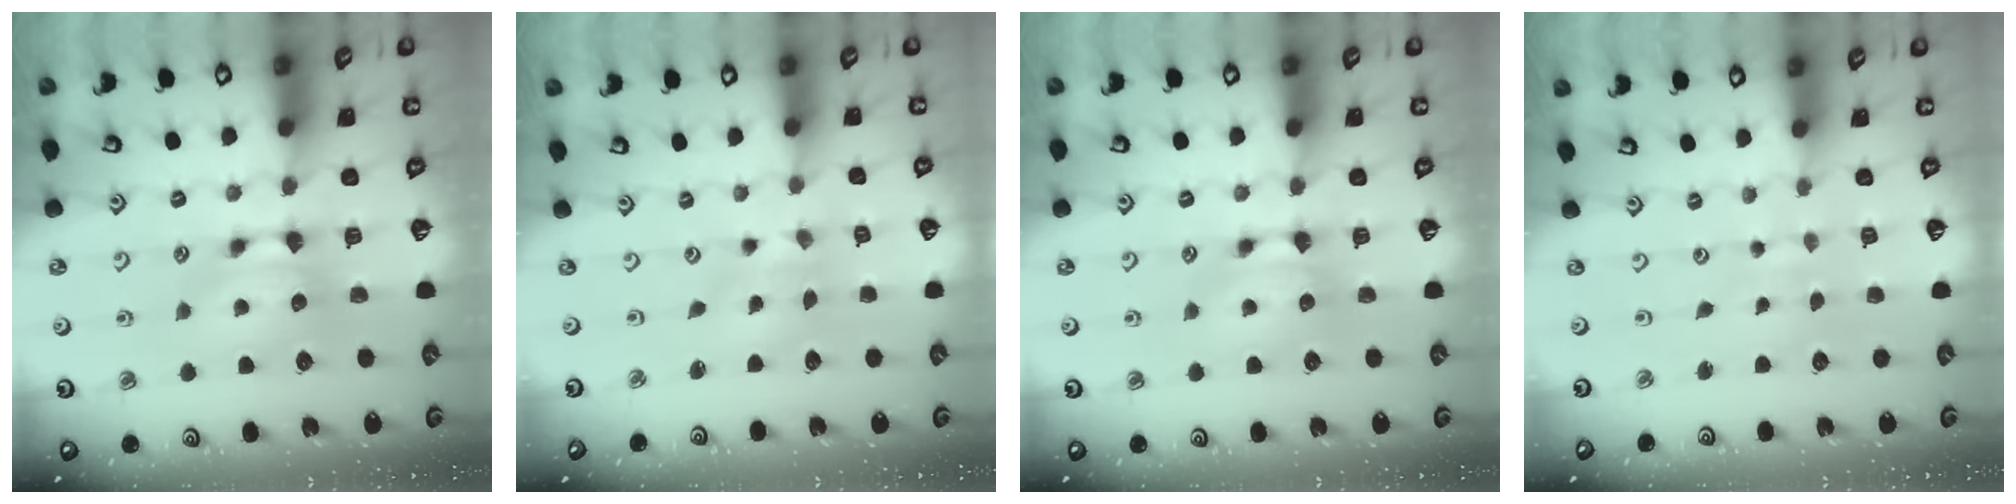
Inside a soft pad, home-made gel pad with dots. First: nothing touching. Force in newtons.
{"total": 2.8, "press": 2.7, "slide": 0.9}
{"total": 0.0}
{"total": 5.7, "press": 5.7, "slide": 0.2}